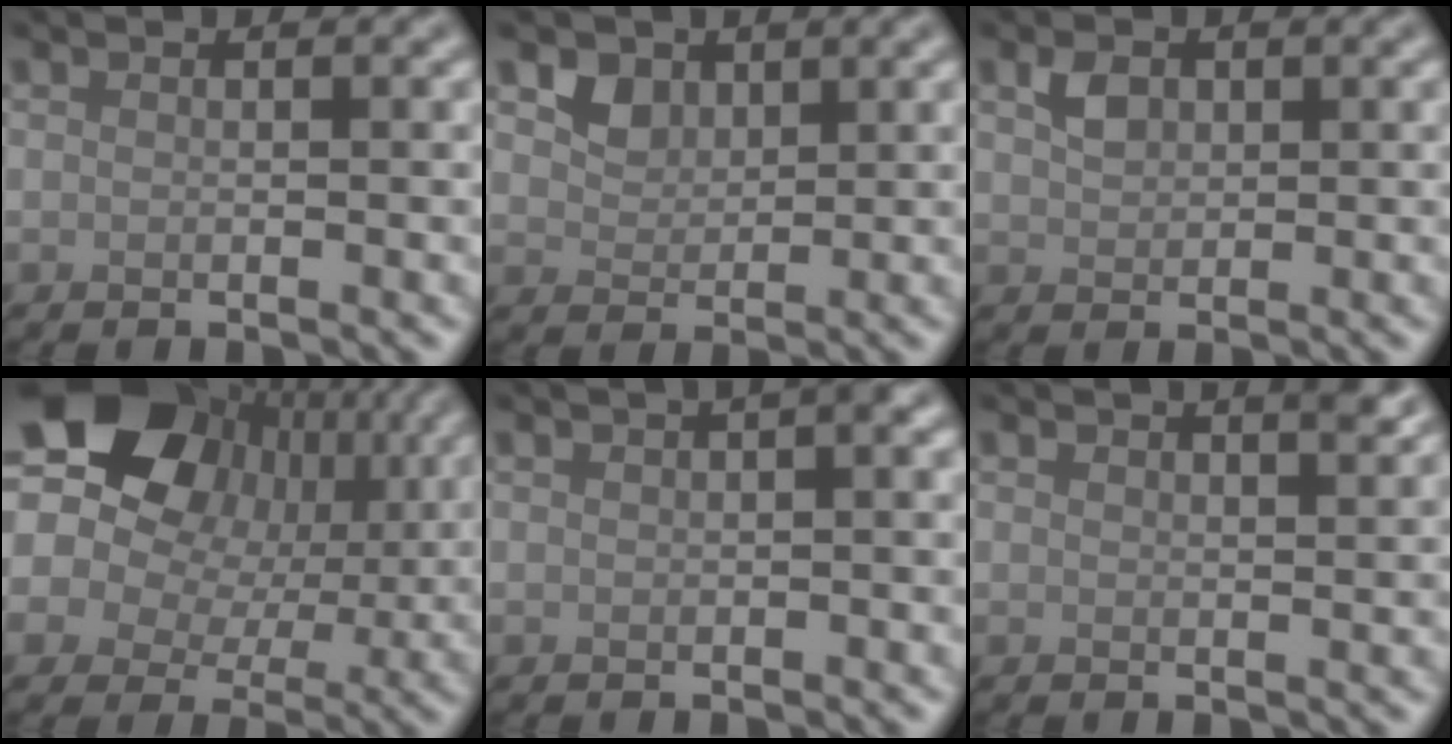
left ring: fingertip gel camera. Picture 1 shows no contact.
{"total": 2.2, "force": [1.3, 1.6, 0.8], "torque": [-0.021, -0.004, 0.024]}
{"total": 1.7, "force": [0.6, 1.3, 1.0], "torque": [-0.020, 0.003, 0.012]}
{"total": 19.4, "force": [7.0, 15.0, 10.0], "torque": [-0.194, 0.048, 0.089]}
{"total": 1.8, "force": [0.6, 0.2, 1.7], "torque": [-0.015, 0.011, 0.006]}
{"total": 1.8, "force": [1.3, 0.4, 1.2], "torque": [-0.009, 0.002, 0.018]}